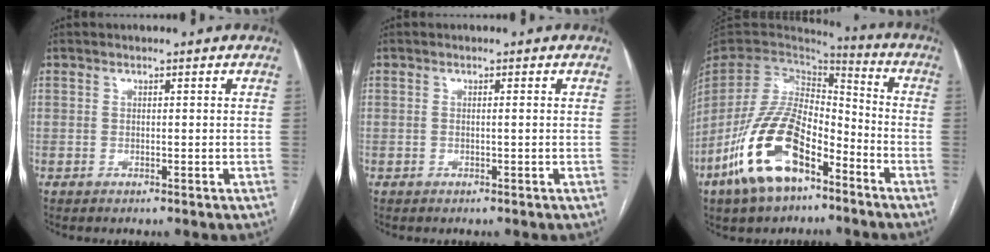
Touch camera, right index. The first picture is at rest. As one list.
[{"total": 0.5, "force": [-0.1, -0.1, 0.5], "torque": [-0.008, 0.001, -0.002]}, {"total": 17.2, "force": [-9.0, 7.7, 12.4], "torque": [-0.253, 0.001, -0.165]}]